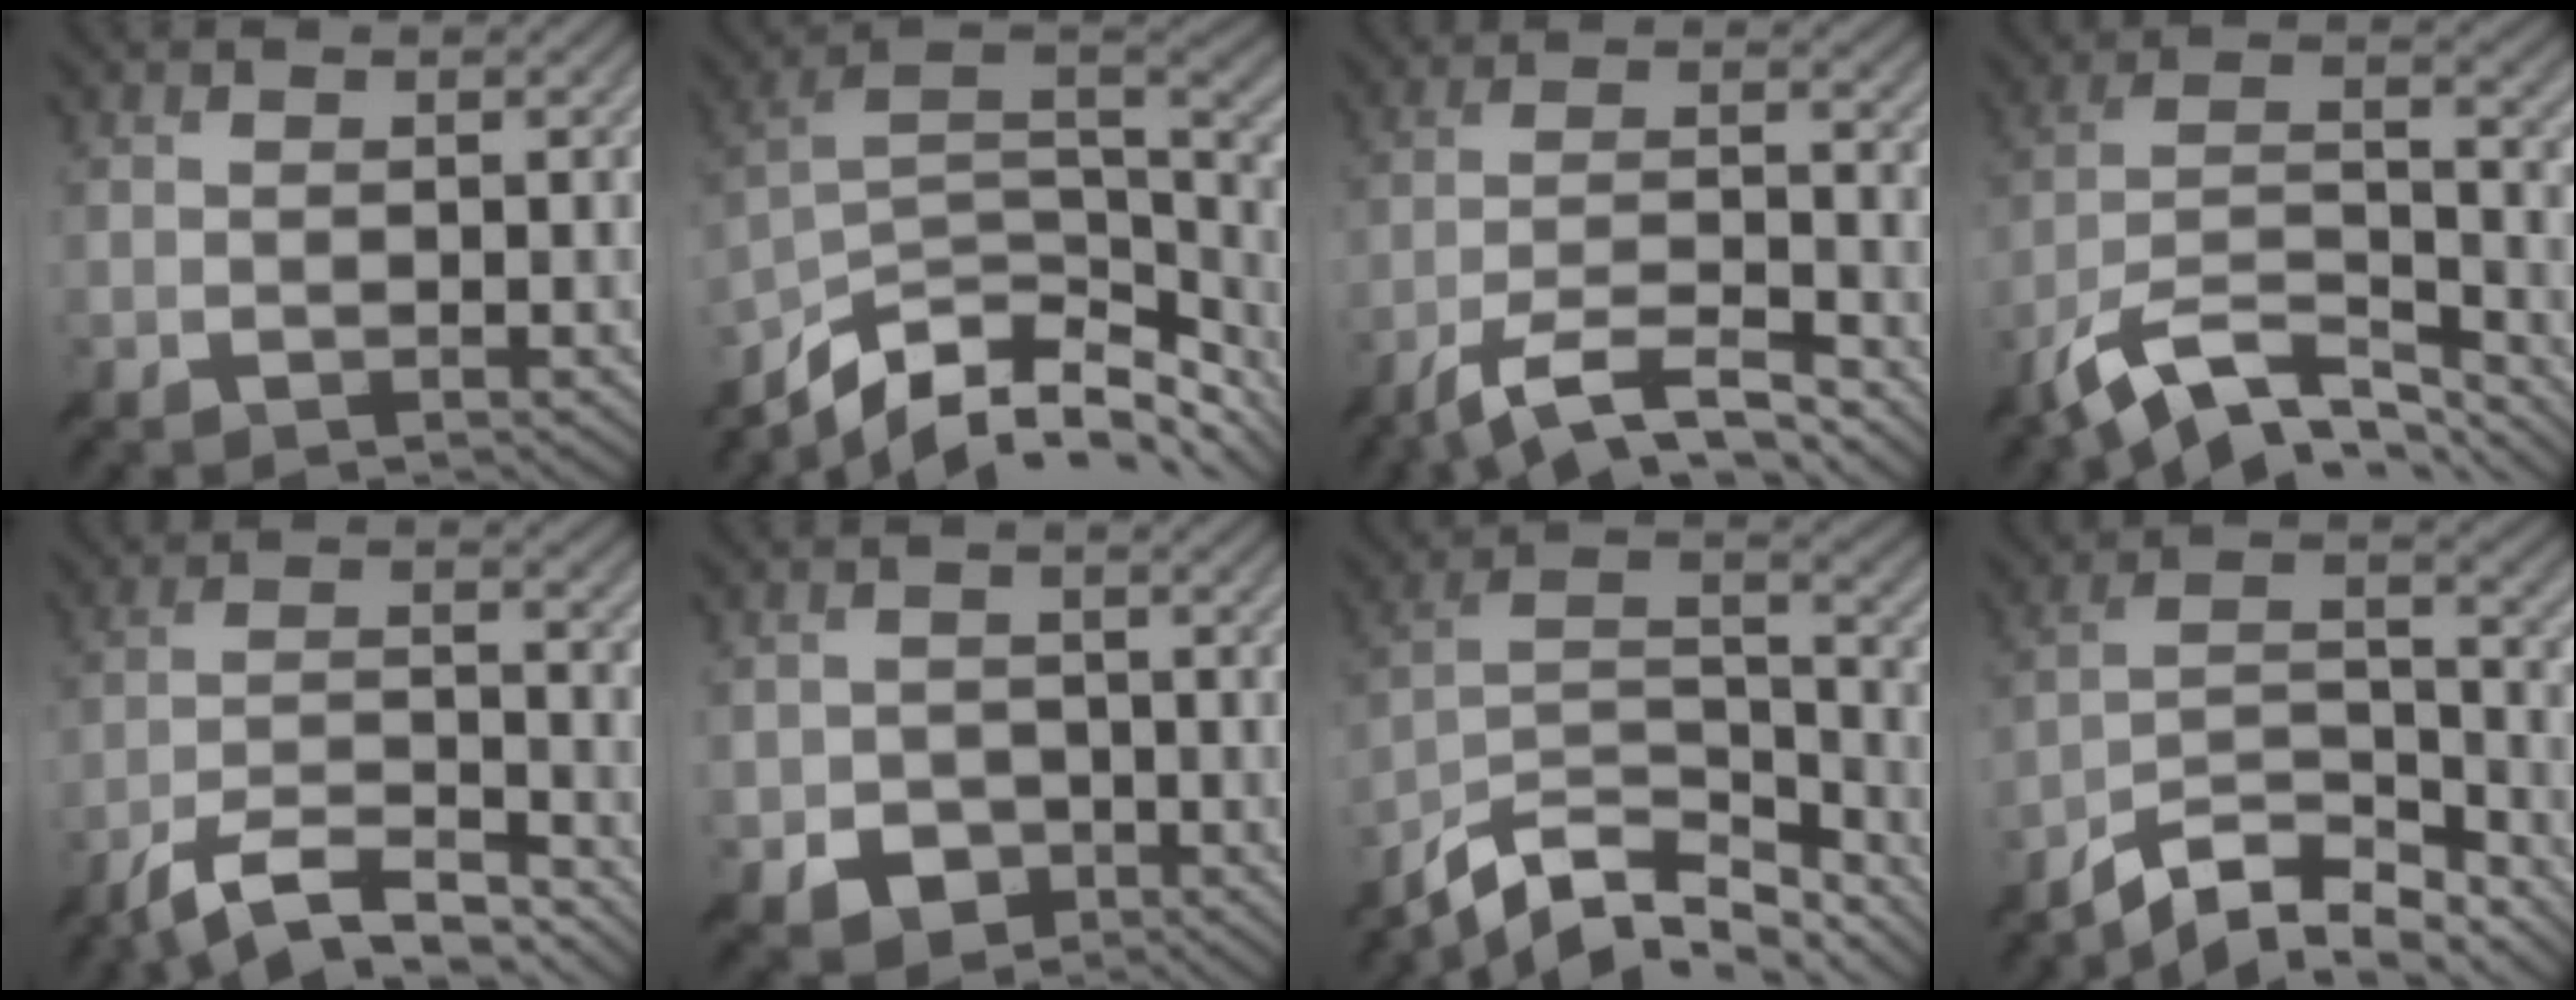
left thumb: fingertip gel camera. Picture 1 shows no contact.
{"total": 14.6, "force": [-9.4, 6.7, 9.0], "torque": [-0.210, -0.024, -0.147]}
{"total": 10.1, "force": [-7.7, 2.0, 6.2], "torque": [-0.113, 0.003, -0.145]}
{"total": 12.1, "force": [-8.6, 4.3, 7.4], "torque": [-0.147, -0.004, -0.172]}
{"total": 10.2, "force": [-8.1, 2.3, 5.7], "torque": [-0.104, 0.004, -0.154]}
{"total": 4.2, "force": [-2.0, 3.4, 1.4], "torque": [-0.024, -0.010, -0.036]}
{"total": 12.8, "force": [-9.9, 4.7, 6.5], "torque": [-0.147, -0.004, -0.177]}
{"total": 10.2, "force": [-8.5, 2.6, 5.0], "torque": [-0.092, 0.007, -0.165]}